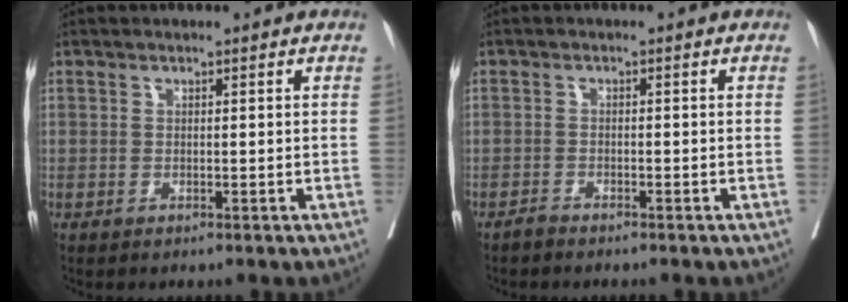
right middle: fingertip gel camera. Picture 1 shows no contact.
{"total": 1.0, "force": [-1.0, 0.0, 0.1], "torque": [-0.005, -0.002, -0.020]}